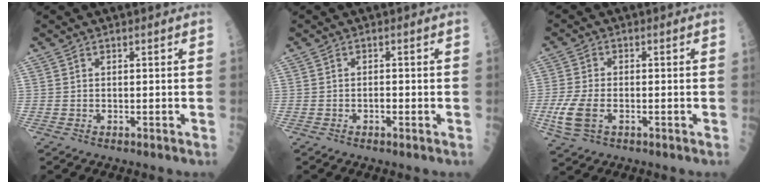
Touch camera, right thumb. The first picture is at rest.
{"total": 1.0, "force": [-0.4, 0.5, 0.8], "torque": [-0.009, 0.002, -0.008]}
{"total": 7.1, "force": [-2.0, 4.0, 5.5], "torque": [-0.129, 0.003, -0.038]}